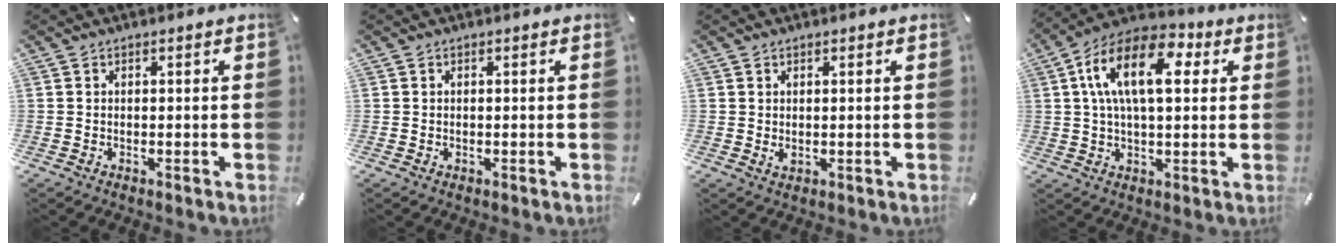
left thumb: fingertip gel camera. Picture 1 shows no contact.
{"total": 0.0}
{"total": 1.0, "force": [0.4, 0.7, 0.6], "torque": [-0.014, 0.001, 0.006]}
{"total": 15.8, "force": [4.6, 8.1, 12.7], "torque": [-0.241, 0.007, 0.077]}